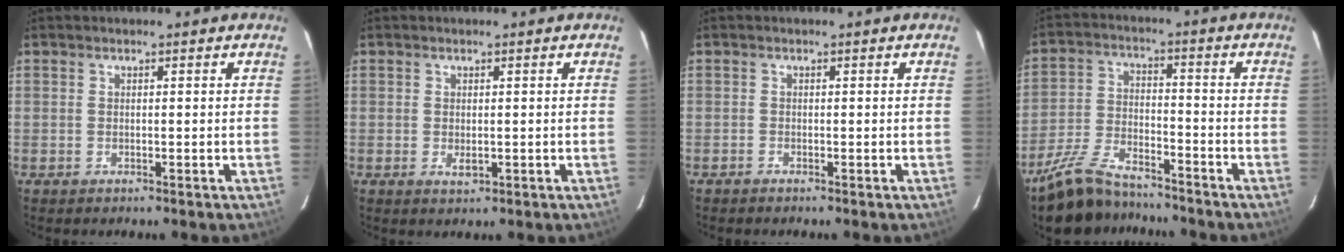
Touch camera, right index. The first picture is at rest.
{"total": 1.5, "force": [-0.2, 0.8, 1.2], "torque": [-0.023, -0.003, -0.001]}
{"total": 0.5, "force": [-0.5, 0.2, -0.1], "torque": [-0.001, 0.001, -0.012]}
{"total": 12.8, "force": [-10.9, 4.1, 5.5], "torque": [-0.130, -0.008, -0.195]}